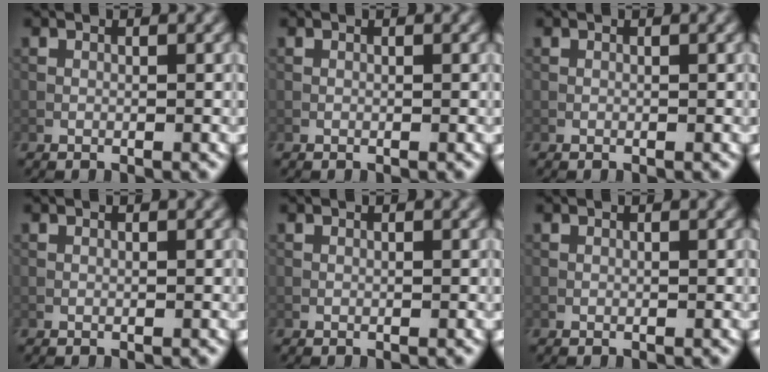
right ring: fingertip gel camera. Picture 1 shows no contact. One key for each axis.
{"total": 0.0}
{"total": 0.0}
{"total": 0.0}
{"total": 0.0}
{"total": 0.0}